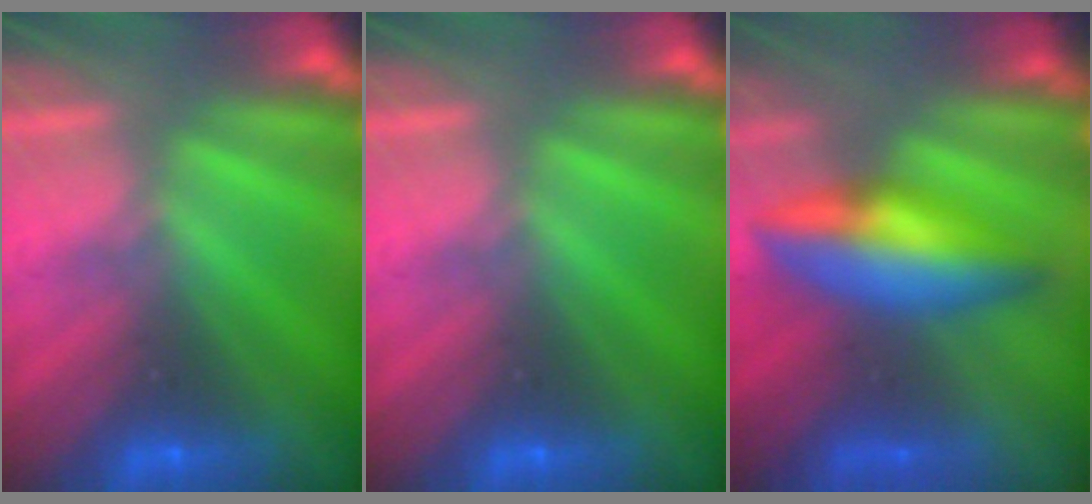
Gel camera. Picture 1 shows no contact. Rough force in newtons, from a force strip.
{"total": 0.0}
{"total": 5.7}